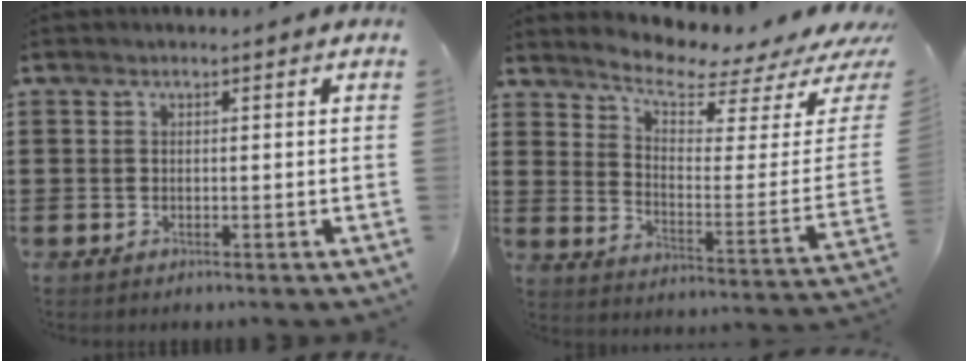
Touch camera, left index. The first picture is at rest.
{"total": 6.0, "force": [5.3, 1.1, 2.5], "torque": [-0.070, -0.046, 0.087]}